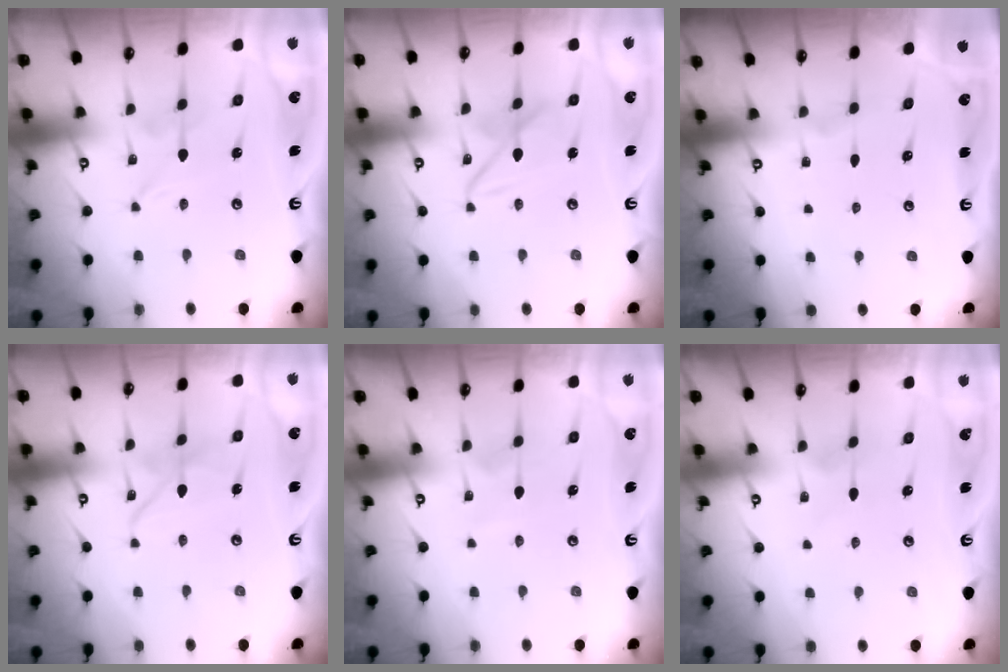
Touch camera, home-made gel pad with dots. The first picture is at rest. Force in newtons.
{"total": 6.6, "press": 6.6, "slide": 0.5}
{"total": 0.0}
{"total": 5.9, "press": 5.9, "slide": 0.5}
{"total": 1.4, "press": 1.3, "slide": 0.1}
{"total": 3.6, "press": 3.6, "slide": 0.4}